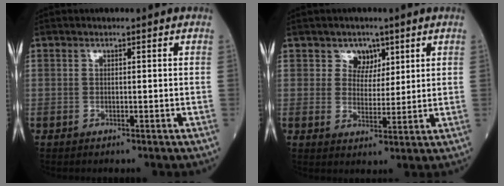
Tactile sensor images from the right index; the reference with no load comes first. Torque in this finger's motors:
{"motor_torque": [0.01, 0.01, 0.01, 0.01]}